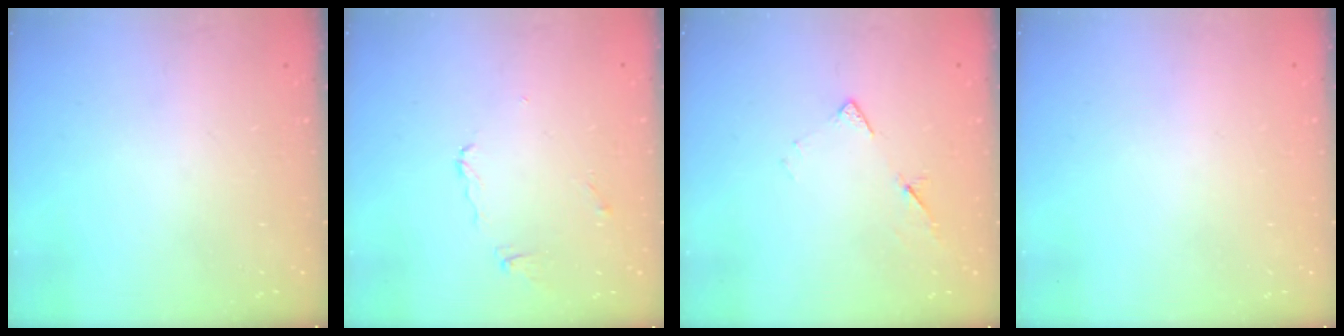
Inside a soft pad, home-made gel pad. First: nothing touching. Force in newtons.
{"total": 4.3, "press": 4.2, "slide": 0.6}
{"total": 6.9, "press": 6.8, "slide": 0.6}
{"total": 1.9, "press": 1.9, "slide": 0.1}